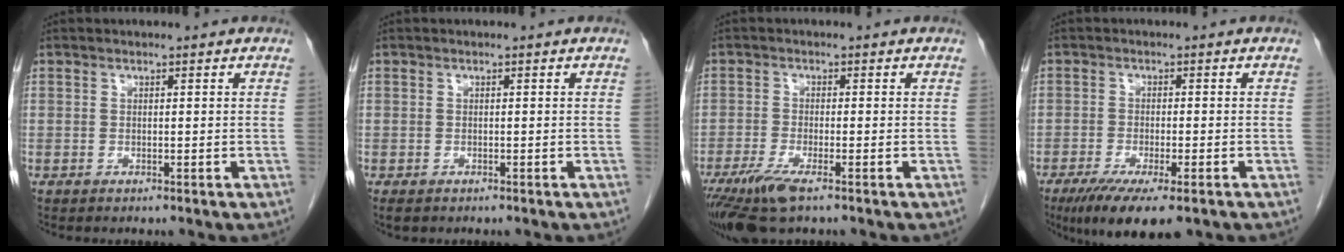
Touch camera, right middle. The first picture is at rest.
{"total": 1.5, "force": [-1.0, 0.9, 0.6], "torque": [-0.011, -0.001, -0.011]}
{"total": 6.3, "force": [-4.0, 1.0, 4.8], "torque": [-0.095, -0.018, -0.074]}
{"total": 9.2, "force": [-6.0, 2.0, 6.7], "torque": [-0.107, -0.022, -0.091]}